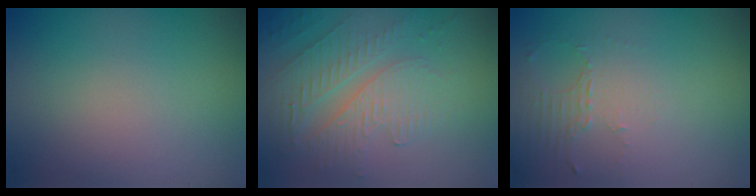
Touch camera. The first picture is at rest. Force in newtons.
{"total": 5.0, "press": 3.4, "slide": 3.6}
{"total": 2.2, "press": 1.6, "slide": 1.5}